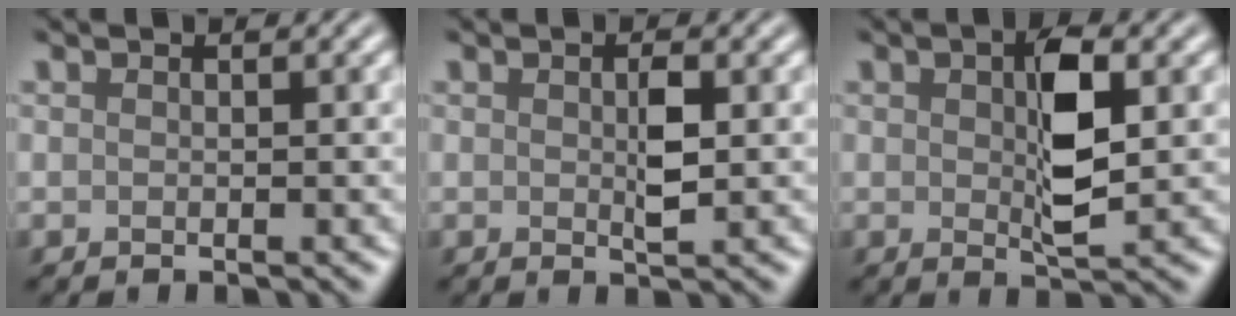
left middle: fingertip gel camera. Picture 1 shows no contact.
{"total": 2.1, "force": [0.1, 0.7, 2.0], "torque": [-0.037, -0.002, 0.004]}
{"total": 4.9, "force": [0.6, 1.9, 4.4], "torque": [-0.078, 0.000, 0.011]}